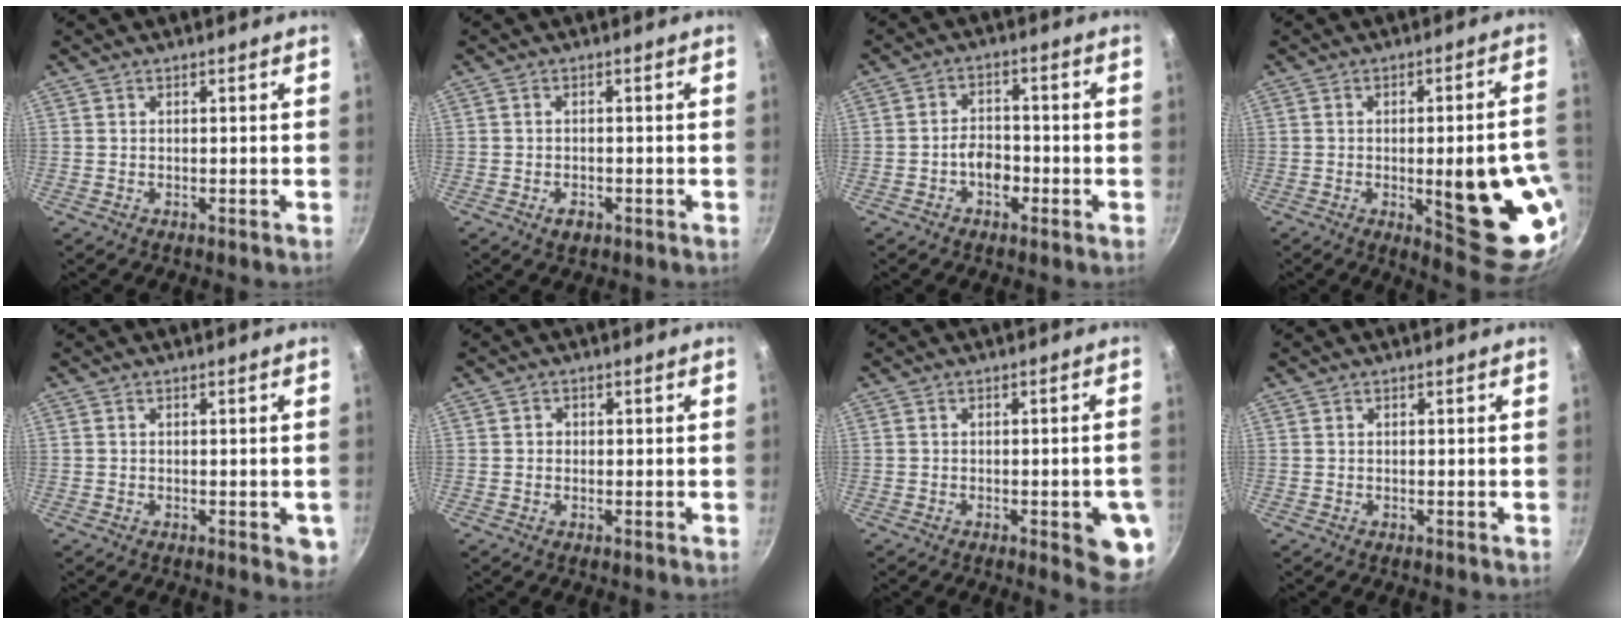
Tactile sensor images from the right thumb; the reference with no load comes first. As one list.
[{"total": 2.5, "force": [-1.2, 1.5, 1.6], "torque": [-0.025, 0.004, -0.020]}, {"total": 3.6, "force": [-1.2, 2.5, 2.3], "torque": [-0.020, 0.014, -0.020]}, {"total": 20.9, "force": [-4.0, 6.8, 19.4], "torque": [-0.199, 0.001, -0.038]}, {"total": 3.5, "force": [-0.6, 1.8, 3.0], "torque": [-0.021, -0.001, -0.006]}, {"total": 1.1, "force": [0.0, 1.1, 0.3], "torque": [-0.001, 0.002, -0.001]}, {"total": 8.4, "force": [-2.5, 2.7, 7.6], "torque": [-0.062, 0.005, -0.027]}, {"total": 0.0}]